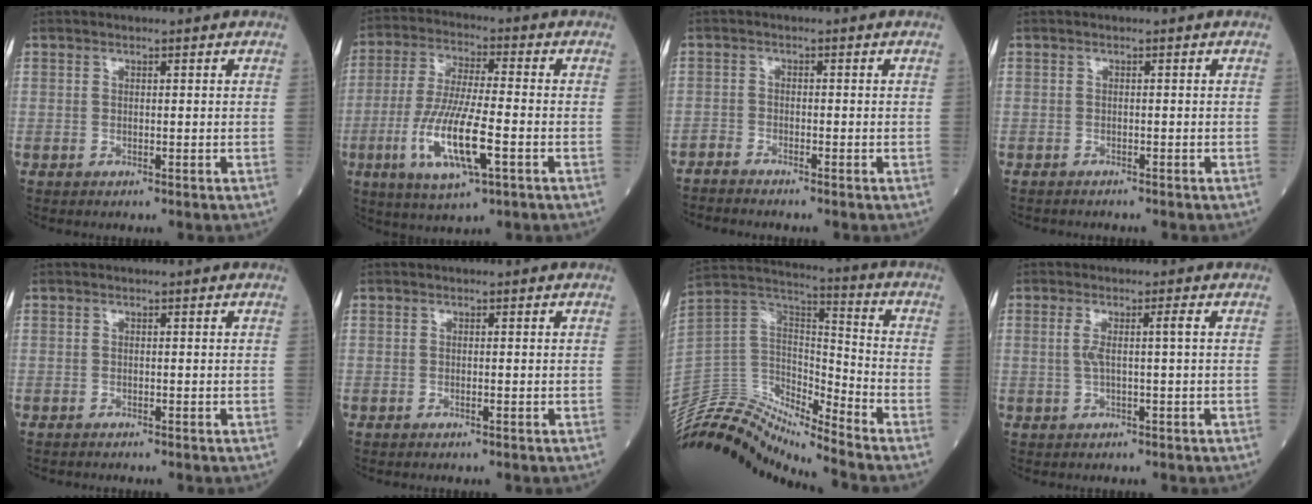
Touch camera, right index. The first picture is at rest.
{"total": 12.5, "force": [-4.0, 1.9, 11.7], "torque": [-0.236, -0.017, -0.074]}
{"total": 2.6, "force": [-2.5, -0.2, 0.3], "torque": [0.001, -0.006, -0.048]}
{"total": 2.0, "force": [-1.8, 0.4, 0.5], "torque": [-0.013, -0.003, -0.025]}
{"total": 0.9, "force": [-0.8, 0.1, 0.2], "torque": [-0.005, -0.002, -0.013]}
{"total": 0.0}
{"total": 15.4, "force": [-14.9, 1.8, 3.6], "torque": [-0.072, 0.076, -0.277]}
{"total": 2.8, "force": [0.2, -0.3, 2.7], "torque": [-0.057, 0.006, 0.005]}